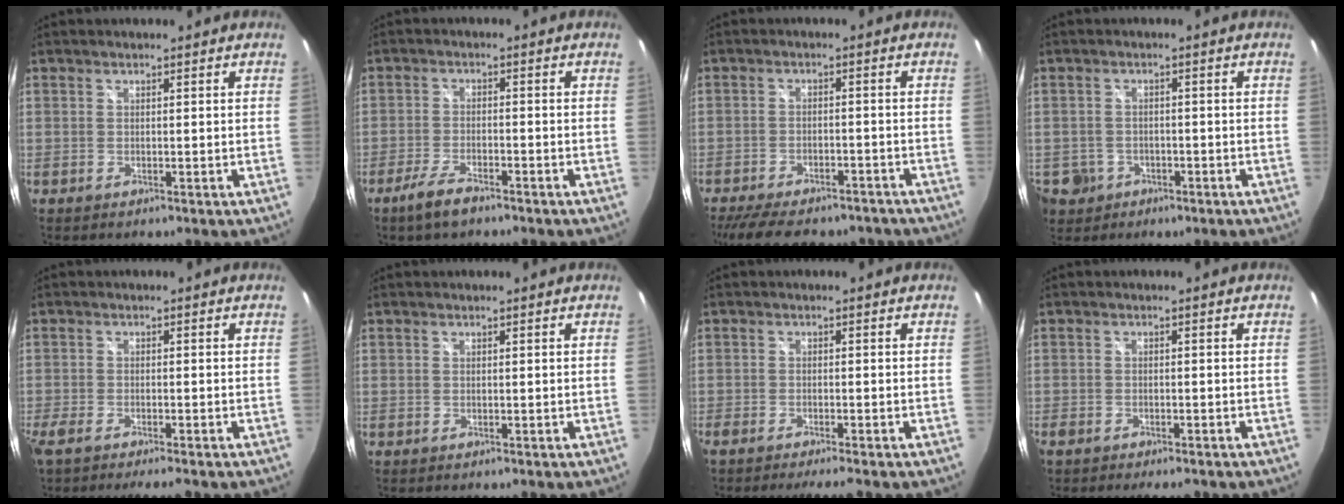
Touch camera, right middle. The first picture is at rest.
{"total": 5.4, "force": [-4.1, 1.4, 3.2], "torque": [-0.085, -0.009, -0.079]}
{"total": 16.9, "force": [-13.7, 6.1, 7.7], "torque": [-0.163, -0.022, -0.189]}
{"total": 7.0, "force": [-2.4, 6.3, 1.9], "torque": [-0.062, 0.008, -0.023]}
{"total": 5.7, "force": [-4.7, 0.9, 3.2], "torque": [-0.082, -0.025, -0.085]}
{"total": 0.0}
{"total": 4.2, "force": [-3.8, 0.0, 1.9], "torque": [-0.047, -0.012, -0.064]}
{"total": 4.8, "force": [-3.8, 1.9, 2.2], "torque": [-0.055, -0.015, -0.060]}